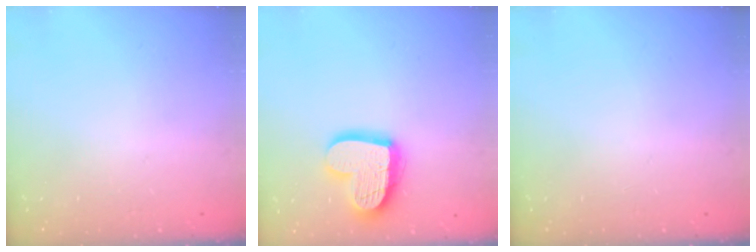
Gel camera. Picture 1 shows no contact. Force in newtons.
{"total": 16.9, "press": 16.9, "slide": 1.6}
{"total": 0.0}